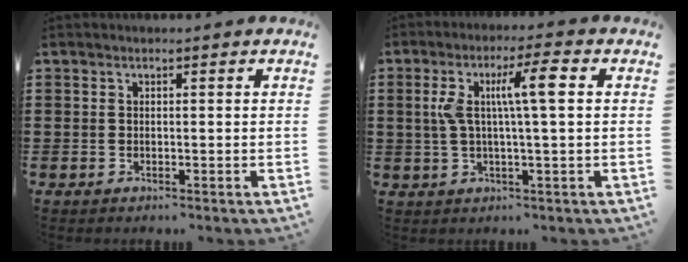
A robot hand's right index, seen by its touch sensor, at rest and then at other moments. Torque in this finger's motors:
{"motor_torque": [0.75, -0.07, 0.30, 0.08]}